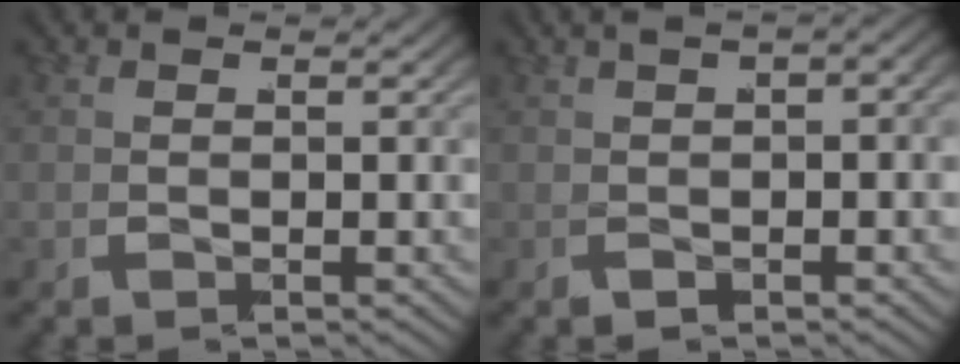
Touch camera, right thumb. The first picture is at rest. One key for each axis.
{"total": 4.5, "fx": 0.2, "fy": 2.5, "fz": 3.7, "tx": -0.059, "ty": 0.001, "tz": 0.000}